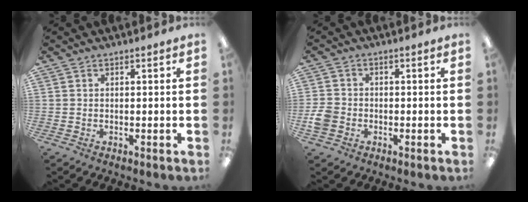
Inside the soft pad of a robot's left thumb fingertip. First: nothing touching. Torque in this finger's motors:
{"motor_torque": [-0.39, 0.42, -0.08, 0.10, 0.00]}